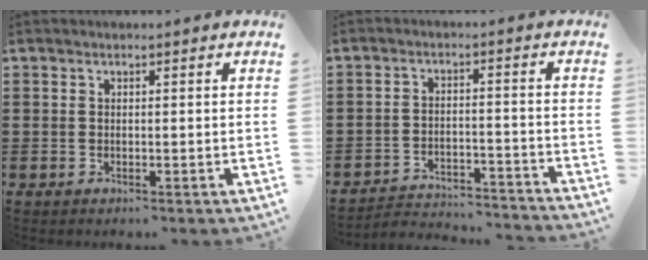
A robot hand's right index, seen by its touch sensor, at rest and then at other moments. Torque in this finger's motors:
{"motor_torque": [-2.14, 0.00, -0.16, -0.21]}